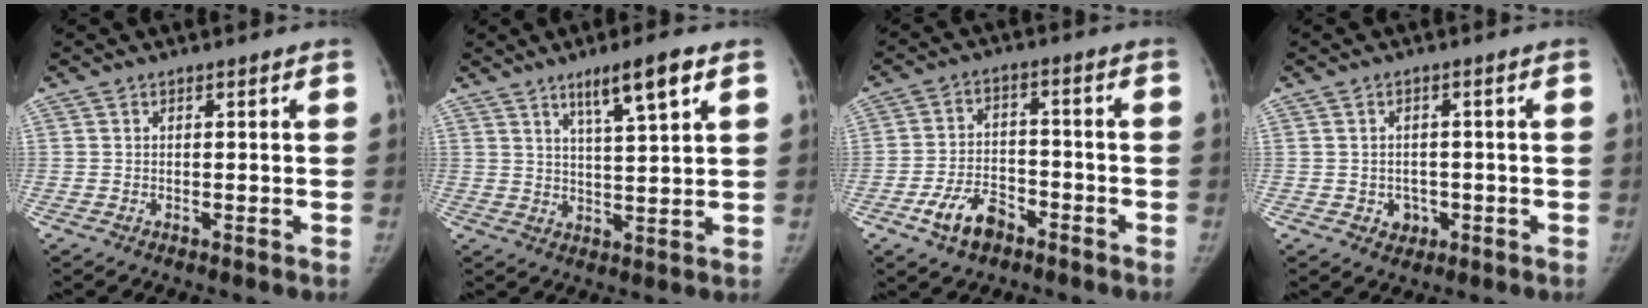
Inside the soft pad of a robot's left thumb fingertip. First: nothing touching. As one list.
[{"total": 7.8, "force": [4.5, 0.8, 6.3], "torque": [-0.103, -0.023, 0.079]}, {"total": 8.2, "force": [-4.9, 4.8, 4.5], "torque": [-0.071, 0.031, -0.085]}, {"total": 3.2, "force": [-1.1, 2.8, 1.2], "torque": [0.003, 0.006, -0.008]}]